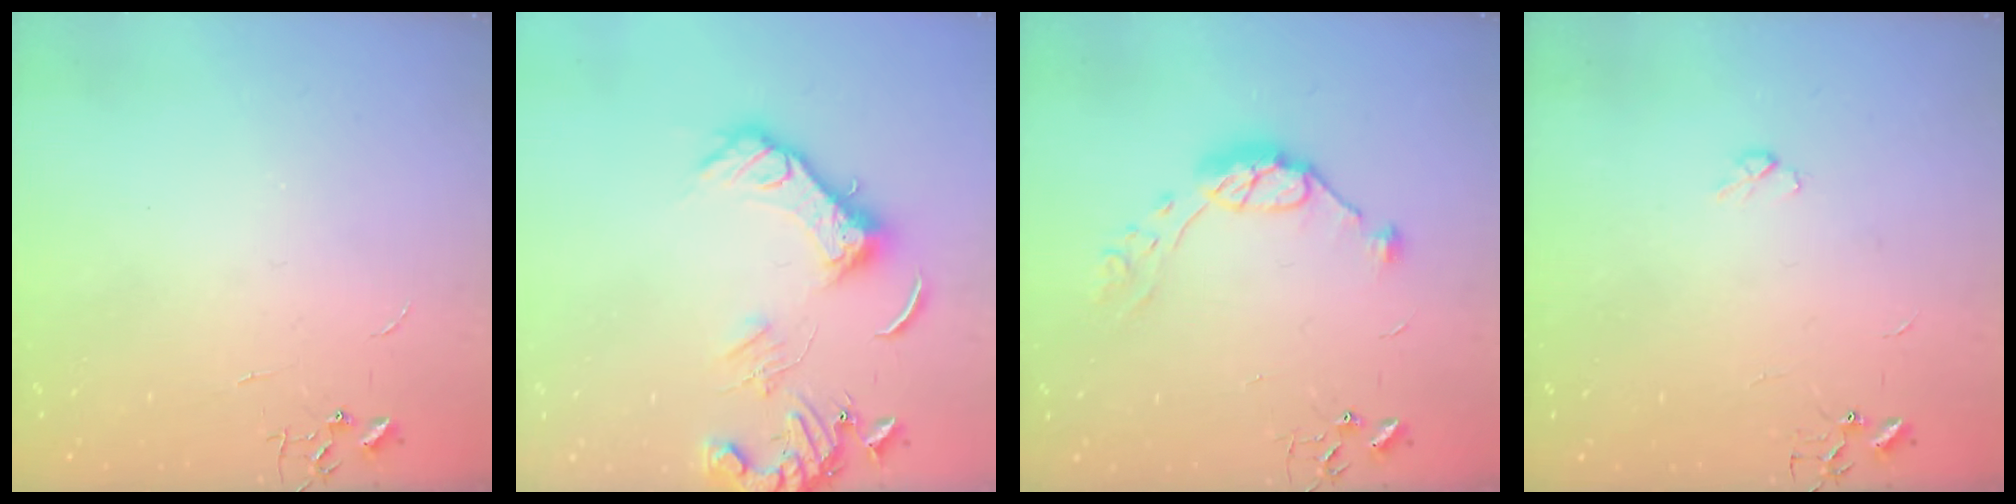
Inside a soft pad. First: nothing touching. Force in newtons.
{"total": 14.2, "press": 14.1, "slide": 2.0}
{"total": 11.1, "press": 11.1, "slide": 1.0}
{"total": 3.3, "press": 3.3, "slide": 0.6}